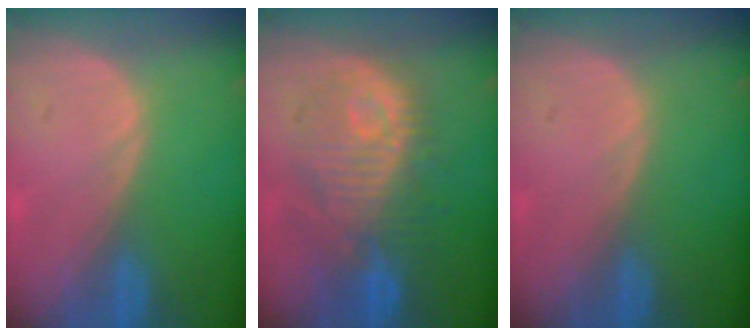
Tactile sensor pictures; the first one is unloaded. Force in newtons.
{"total": 10.5, "press": 10.2, "slide": 2.3}
{"total": 0.0}